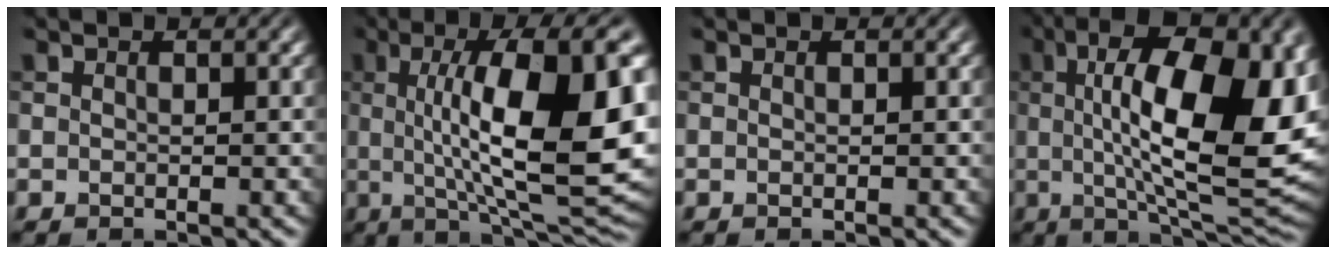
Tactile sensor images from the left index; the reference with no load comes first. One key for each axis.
{"total": 15.3, "fx": 1.7, "fy": 4.6, "fz": 14.5, "tx": -0.210, "ty": -0.001, "tz": 0.023}
{"total": 0.0}
{"total": 17.1, "fx": 2.7, "fy": 6.2, "fz": 15.7, "tx": -0.224, "ty": 0.009, "tz": 0.035}